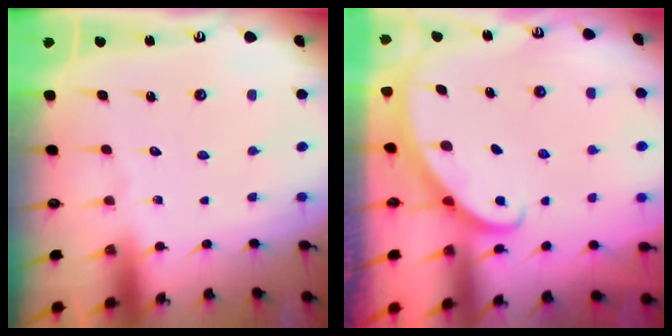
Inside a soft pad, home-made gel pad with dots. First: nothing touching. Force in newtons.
{"total": 2.7, "press": 2.7, "slide": 0.2}